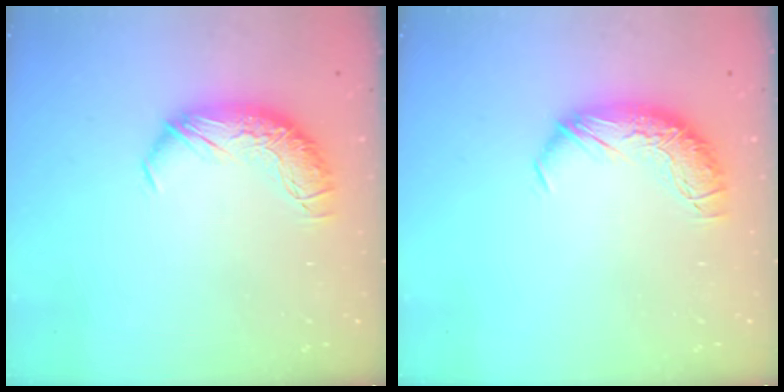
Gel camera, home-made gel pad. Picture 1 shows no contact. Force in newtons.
{"total": 0.0}